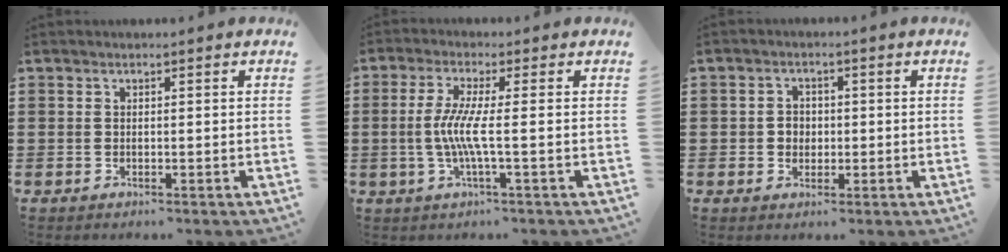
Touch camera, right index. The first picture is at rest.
{"total": 5.7, "force": [-0.7, -0.3, 5.7], "torque": [-0.132, -0.019, -0.026]}
{"total": 2.3, "force": [-0.2, 2.1, 0.8], "torque": [-0.023, 0.007, -0.007]}